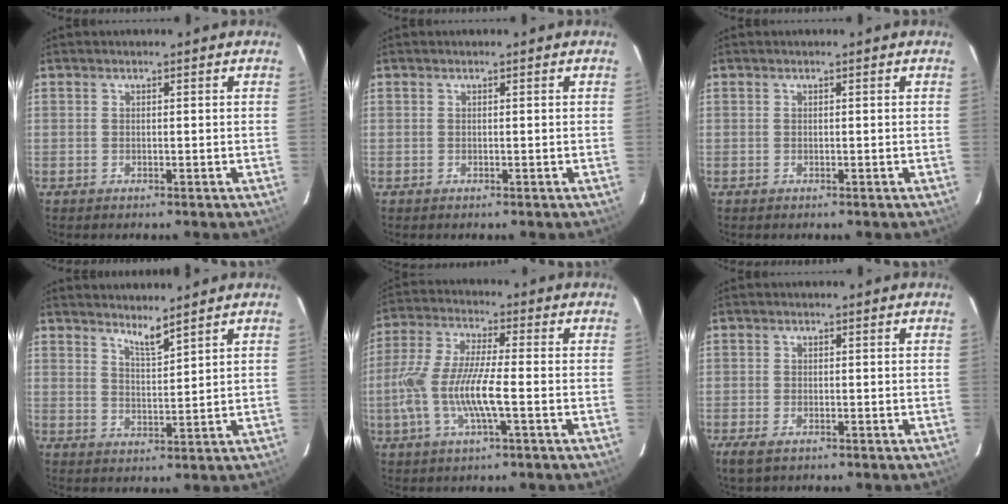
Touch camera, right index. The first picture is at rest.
{"total": 0.0}
{"total": 0.0}
{"total": 3.8, "force": [3.3, 0.0, 1.8], "torque": [-0.032, -0.006, 0.056]}
{"total": 12.3, "force": [-3.0, 2.2, 11.7], "torque": [-0.247, -0.005, -0.058]}
{"total": 3.5, "force": [-2.3, 1.5, 2.2], "torque": [-0.049, -0.012, -0.042]}